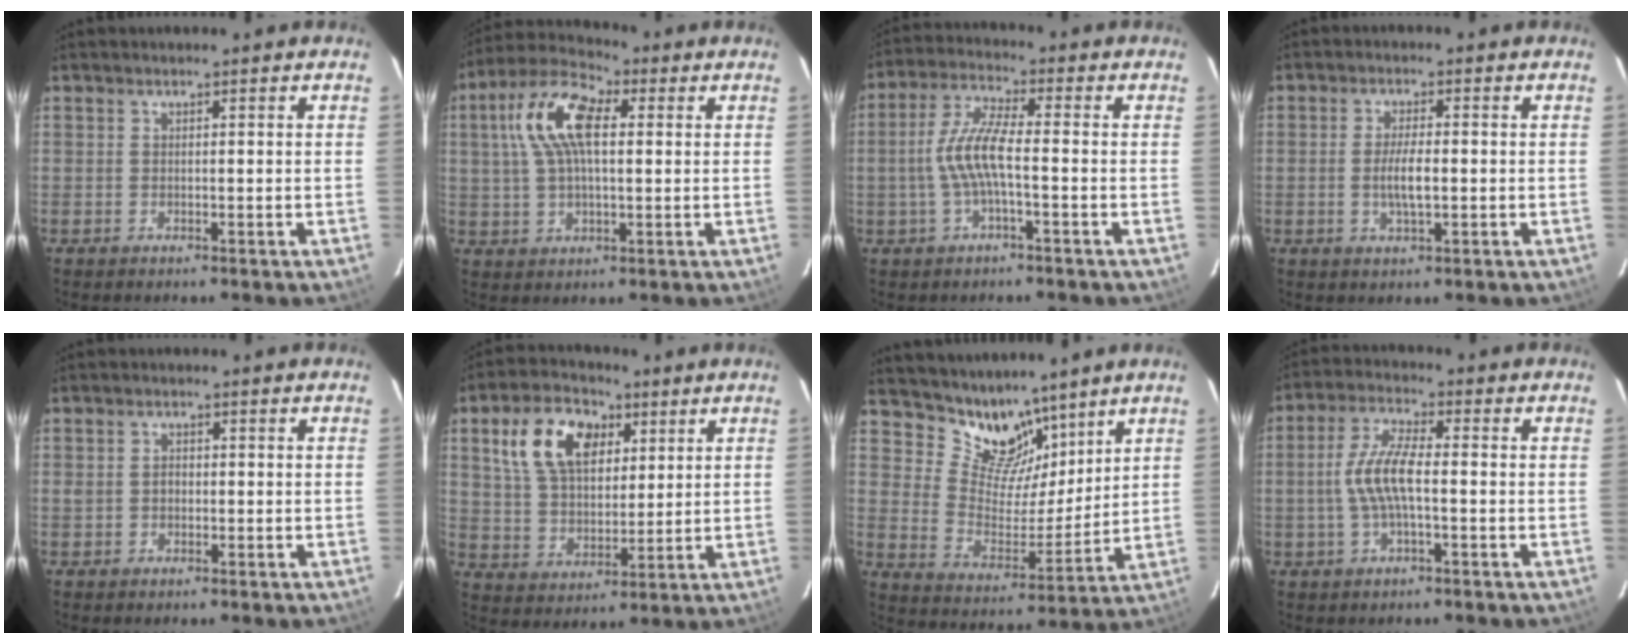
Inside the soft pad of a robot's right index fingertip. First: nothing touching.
{"total": 12.6, "force": [2.8, 6.0, 10.7], "torque": [-0.214, 0.030, 0.044]}
{"total": 7.9, "force": [-1.5, 1.4, 7.6], "torque": [-0.166, 0.009, -0.028]}
{"total": 4.4, "force": [-0.6, 0.9, 4.2], "torque": [-0.079, -0.004, -0.010]}
{"total": 5.4, "force": [0.3, 5.2, 1.3], "torque": [-0.032, 0.015, 0.009]}
{"total": 14.1, "force": [5.8, 8.7, 9.5], "torque": [-0.189, 0.035, 0.111]}
{"total": 11.3, "force": [9.1, 5.9, 3.4], "torque": [-0.063, -0.002, 0.168]}
{"total": 8.0, "force": [-1.1, 2.3, 7.6], "torque": [-0.159, 0.009, -0.022]}